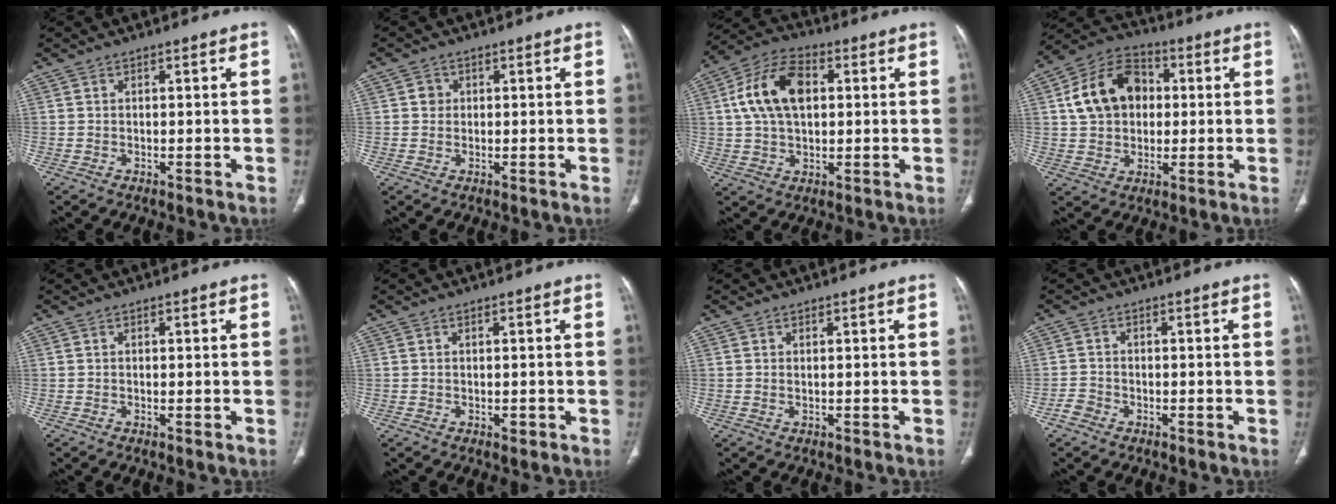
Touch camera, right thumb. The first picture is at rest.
{"total": 1.8, "force": [0.3, 1.7, 0.5], "torque": [0.001, 0.002, 0.003]}
{"total": 13.1, "force": [2.5, 8.1, 10.0], "torque": [-0.181, 0.017, 0.040]}
{"total": 14.3, "force": [2.2, 10.9, 9.0], "torque": [-0.131, 0.018, 0.031]}
{"total": 0.0}
{"total": 1.0, "force": [-0.2, 0.7, 0.8], "torque": [-0.006, -0.002, -0.002]}
{"total": 0.0}
{"total": 2.1, "force": [-1.3, 1.5, 0.6], "torque": [-0.010, 0.008, -0.029]}